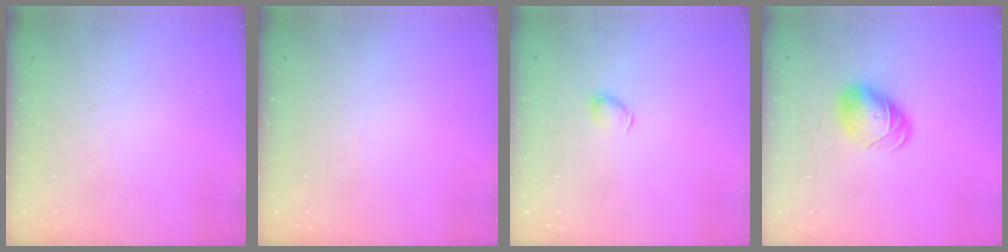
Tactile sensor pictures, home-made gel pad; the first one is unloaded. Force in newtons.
{"total": 0.0}
{"total": 2.9, "press": 2.8, "slide": 0.6}
{"total": 8.6, "press": 8.6, "slide": 0.8}